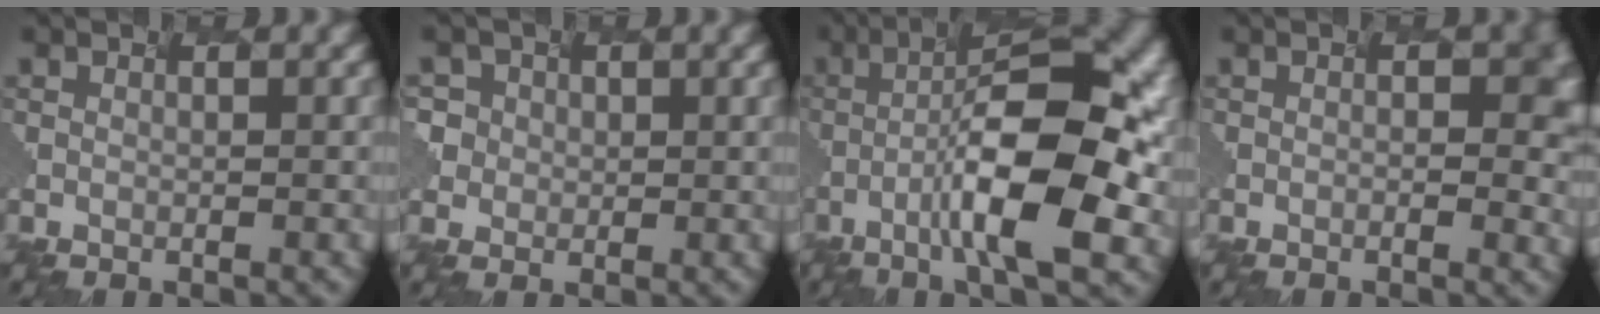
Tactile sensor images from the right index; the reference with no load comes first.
{"total": 2.2, "force": [0.5, 2.0, -0.7], "torque": [0.001, 0.003, 0.008]}
{"total": 10.0, "force": [-2.8, 2.1, 9.4], "torque": [-0.172, 0.006, -0.042]}
{"total": 2.3, "force": [-0.1, 0.3, 2.3], "torque": [-0.036, -0.003, 0.009]}